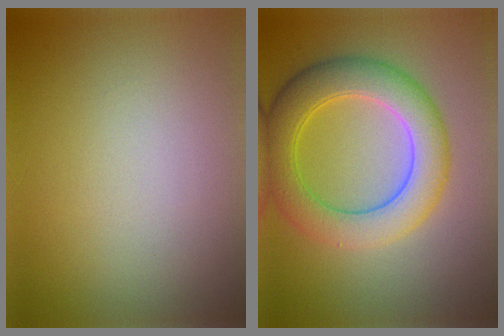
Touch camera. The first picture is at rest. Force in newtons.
{"total": 6.5, "press": 6.5, "slide": 0.3}